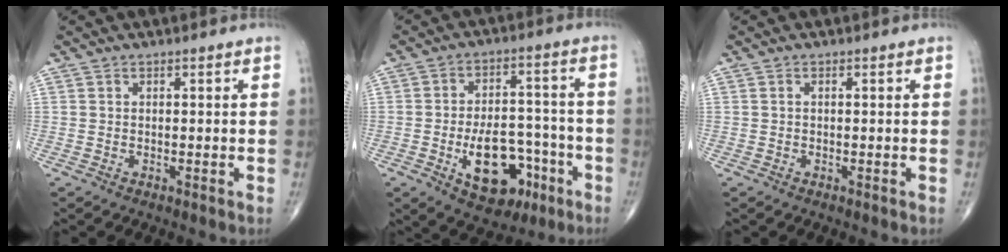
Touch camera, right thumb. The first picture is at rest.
{"total": 14.1, "force": [-5.7, 8.4, 9.9], "torque": [-0.122, 0.039, -0.077]}
{"total": 0.0}